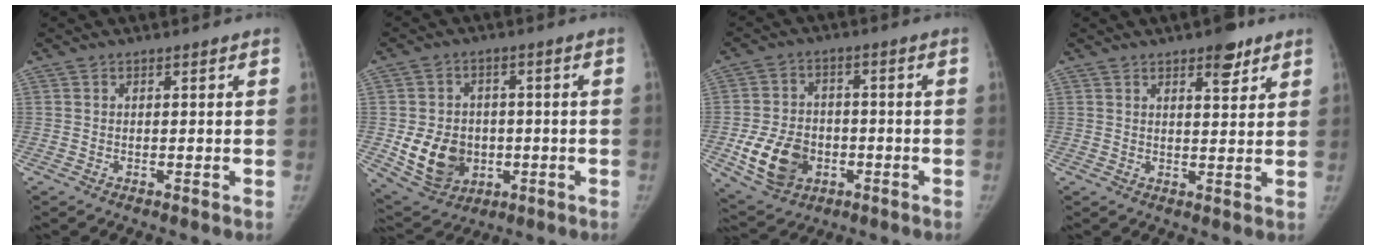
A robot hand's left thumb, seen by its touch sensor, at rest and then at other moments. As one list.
[{"total": 11.6, "force": [-2.0, 9.5, 6.3], "torque": [-0.078, 0.001, -0.018]}, {"total": 11.9, "force": [-3.6, 8.9, 7.0], "torque": [-0.107, 0.009, -0.056]}, {"total": 5.4, "force": [3.5, 2.1, 3.6], "torque": [-0.032, -0.018, 0.045]}]